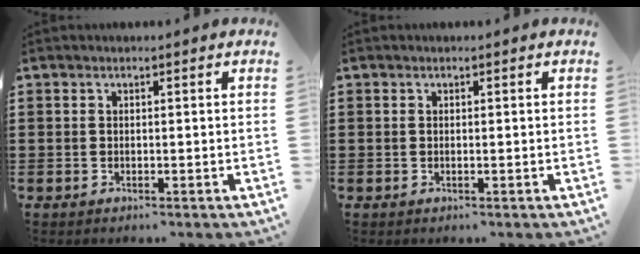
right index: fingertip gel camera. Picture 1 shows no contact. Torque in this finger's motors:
{"motor_torque": [1.12, 1.01, 0.00, 0.00]}